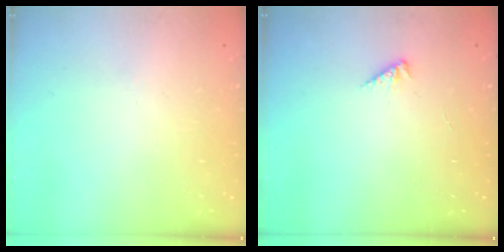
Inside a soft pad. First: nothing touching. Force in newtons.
{"total": 1.1, "press": 1.1, "slide": 0.3}